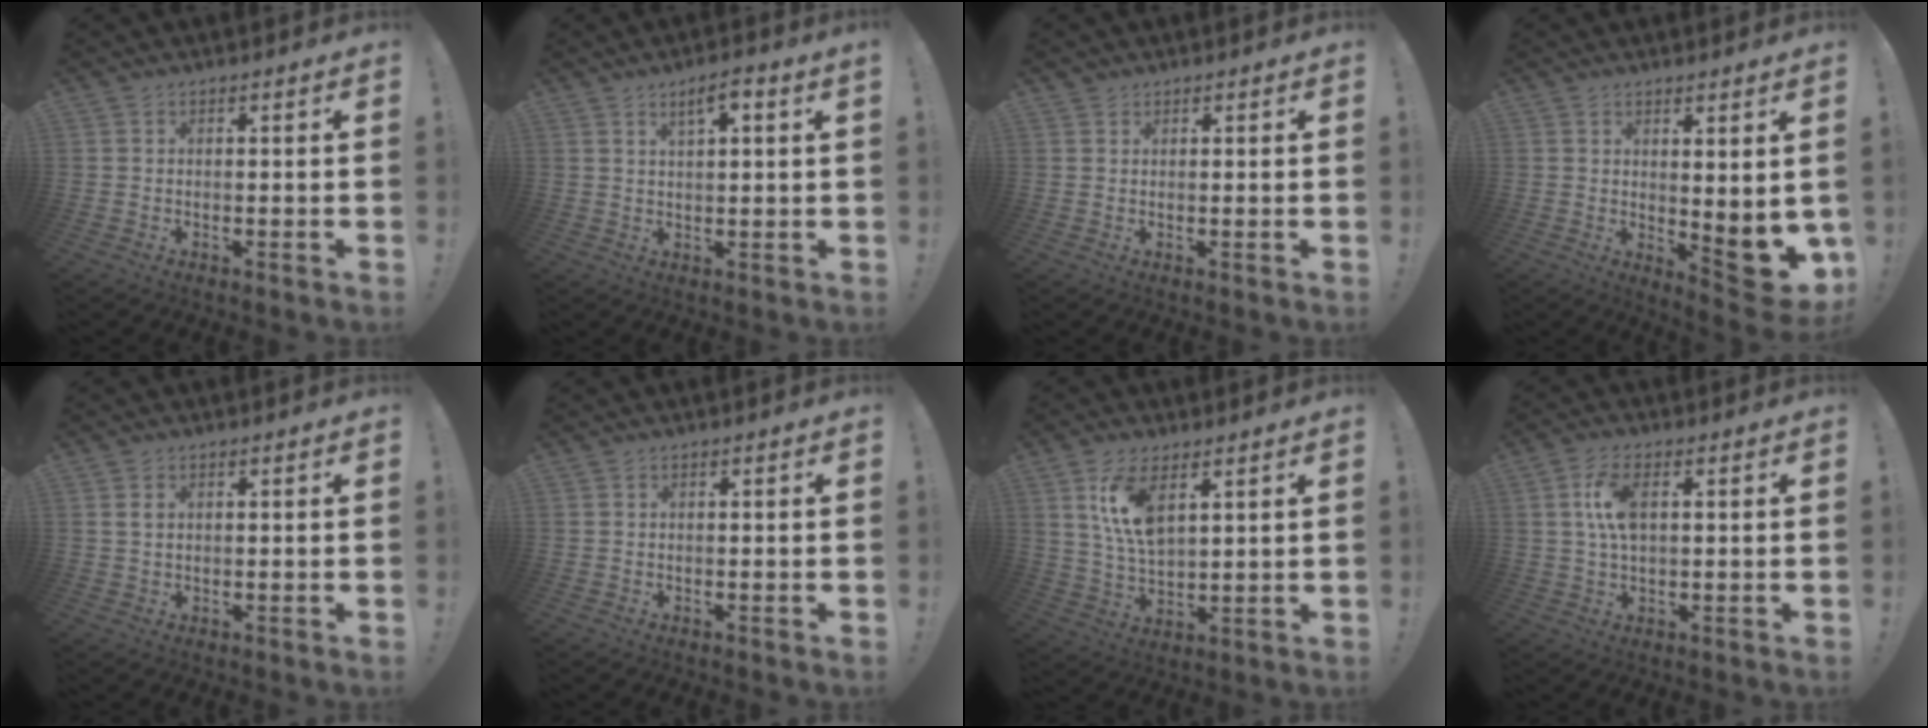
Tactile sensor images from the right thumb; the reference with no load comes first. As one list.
[{"total": 4.0, "force": [2.2, 0.5, 3.3], "torque": [-0.053, -0.005, 0.032]}, {"total": 1.3, "force": [1.0, 0.8, -0.1], "torque": [0.002, -0.001, 0.020]}, {"total": 12.1, "force": [-2.1, 3.2, 11.5], "torque": [-0.118, -0.015, -0.027]}, {"total": 1.7, "force": [0.7, 1.1, 1.1], "torque": [-0.015, 0.002, 0.011]}, {"total": 0.0}, {"total": 10.7, "force": [5.2, 4.9, 7.9], "torque": [-0.166, -0.020, 0.092]}, {"total": 7.8, "force": [1.5, 4.0, 6.5], "torque": [-0.121, -0.002, 0.023]}]